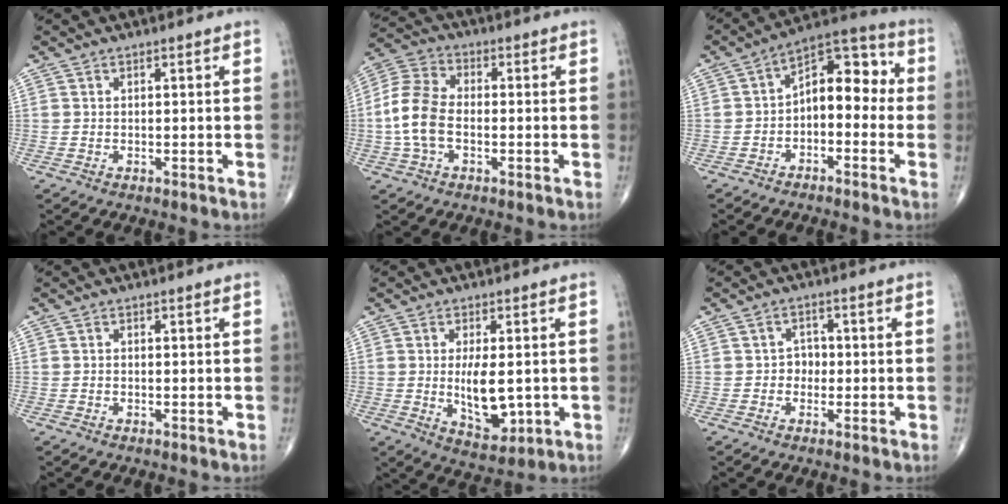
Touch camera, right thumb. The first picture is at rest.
{"total": 10.1, "force": [-1.4, 6.2, 7.8], "torque": [-0.168, 0.026, -0.036]}
{"total": 10.9, "force": [-1.3, 6.6, 8.6], "torque": [-0.094, 0.050, -0.037]}
{"total": 0.0}
{"total": 9.2, "force": [-0.5, 4.3, 8.0], "torque": [-0.118, -0.017, 0.003]}
{"total": 2.8, "force": [-0.5, 2.5, 1.3], "torque": [0.002, 0.010, -0.015]}